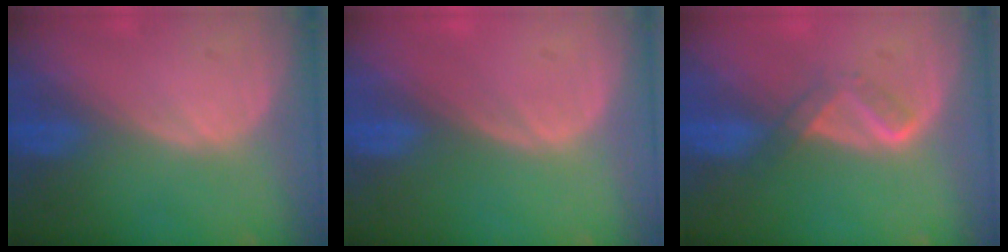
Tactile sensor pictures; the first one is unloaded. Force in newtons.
{"total": 0.7, "press": 0.0, "slide": 0.7}
{"total": 2.8, "press": 2.7, "slide": 0.7}